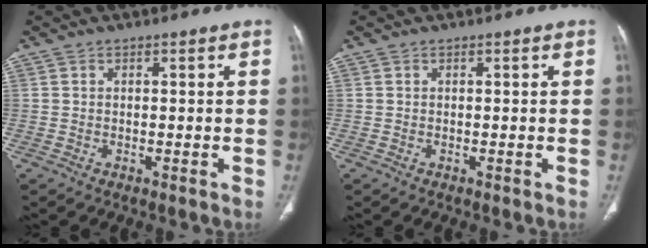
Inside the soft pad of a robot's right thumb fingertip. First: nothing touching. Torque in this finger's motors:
{"motor_torque": [-0.01, -0.19, 0.30, 0.19, -0.02]}